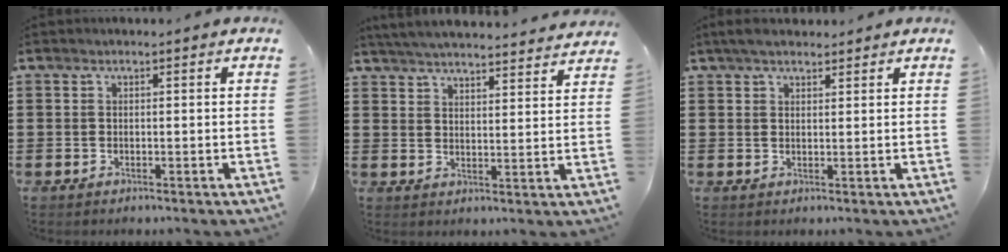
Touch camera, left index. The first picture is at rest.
{"total": 4.8, "force": [4.7, -0.5, 0.7], "torque": [-0.033, -0.029, 0.084]}
{"total": 2.5, "force": [2.1, 0.8, 1.1], "torque": [-0.026, 0.007, 0.040]}